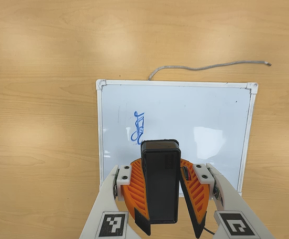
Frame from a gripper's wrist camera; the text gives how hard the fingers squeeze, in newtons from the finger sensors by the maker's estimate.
{"total": 10.9, "left": 10.6, "right": 11.3}